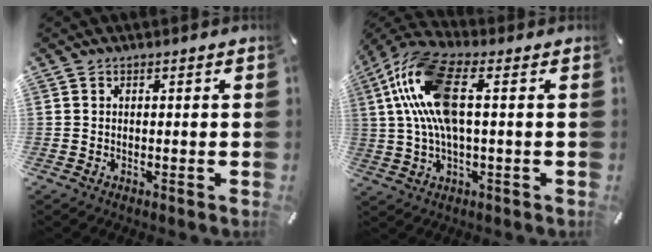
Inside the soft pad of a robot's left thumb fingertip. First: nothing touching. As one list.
[{"total": 14.5, "force": [2.5, 5.8, 13.0], "torque": [-0.275, -0.009, 0.044]}]